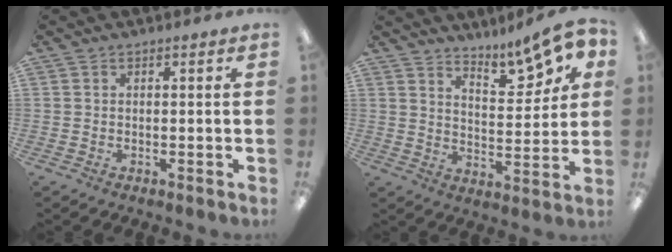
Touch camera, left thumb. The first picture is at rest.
{"total": 11.6, "force": [9.0, 4.2, 6.1], "torque": [-0.066, -0.066, 0.154]}